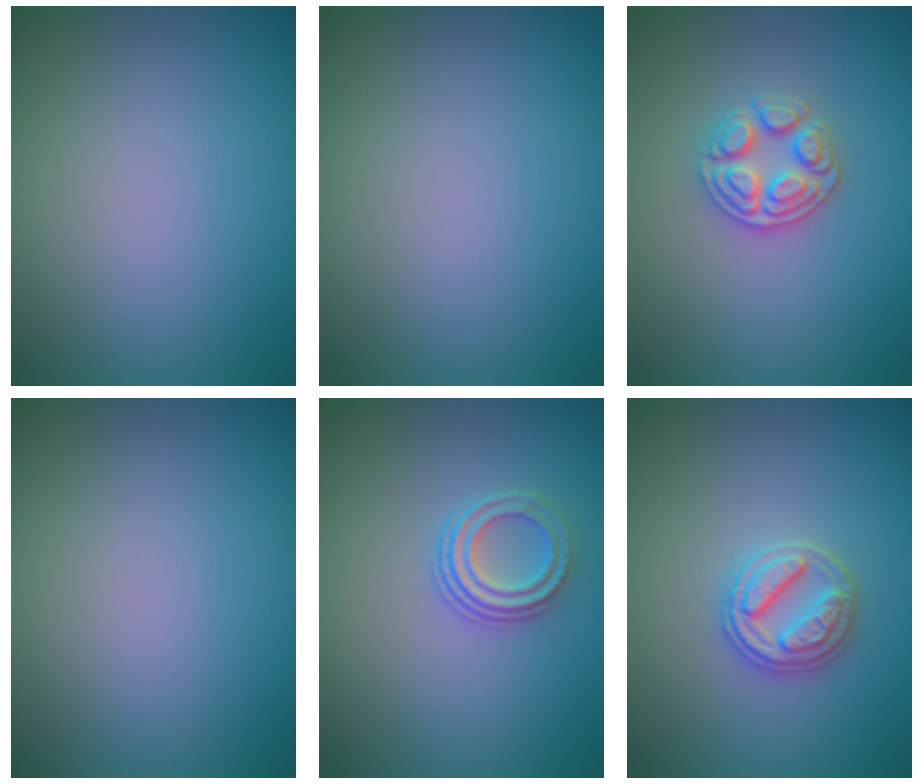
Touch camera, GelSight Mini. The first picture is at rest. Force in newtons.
{"total": 0.0}
{"total": 3.2, "press": 2.9, "slide": 1.4}
{"total": 0.0}
{"total": 2.5, "press": 2.1, "slide": 1.4}
{"total": 2.8, "press": 2.8, "slide": 0.2}